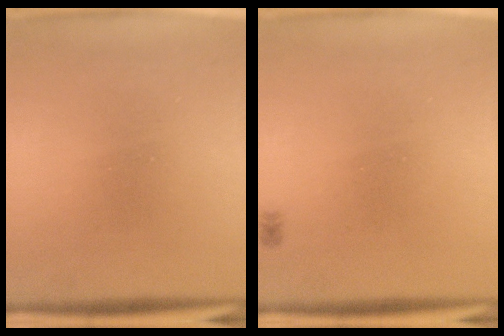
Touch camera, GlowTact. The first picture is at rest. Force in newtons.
{"total": 1.1}